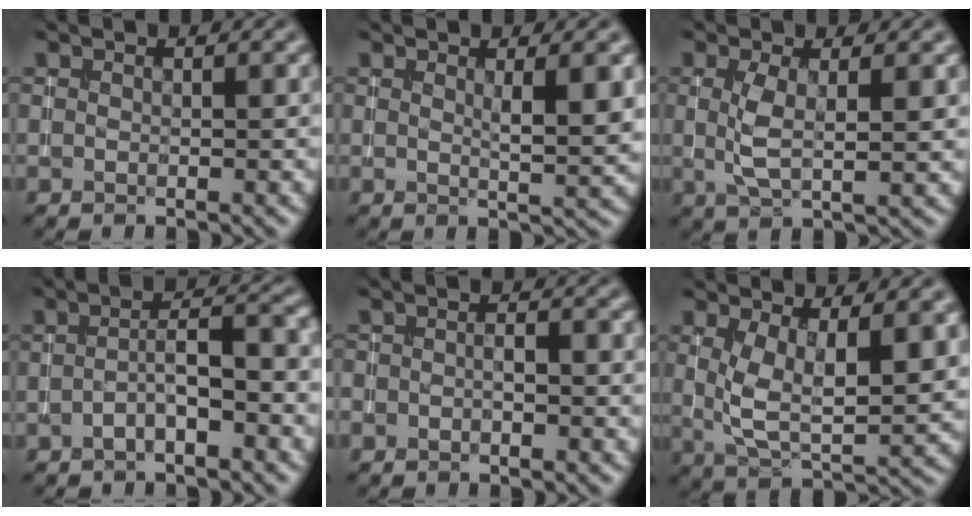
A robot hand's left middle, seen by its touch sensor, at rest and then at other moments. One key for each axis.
{"total": 3.6, "fx": 0.9, "fy": 0.8, "fz": 3.4, "tx": -0.044, "ty": -0.005, "tz": 0.015}
{"total": 3.4, "fx": 0.4, "fy": 1.0, "fz": 3.2, "tx": -0.072, "ty": -0.004, "tz": 0.010}
{"total": 4.0, "fx": -1.2, "fy": 1.2, "fz": 3.7, "tx": -0.063, "ty": 0.012, "tz": -0.026}
{"total": 1.7, "fx": -0.8, "fy": 0.7, "fz": 1.3, "tx": -0.020, "ty": 0.002, "tz": -0.014}
{"total": 6.9, "fx": 1.2, "fy": 2.7, "fz": 6.2, "tx": -0.120, "ty": -0.010, "tz": 0.025}